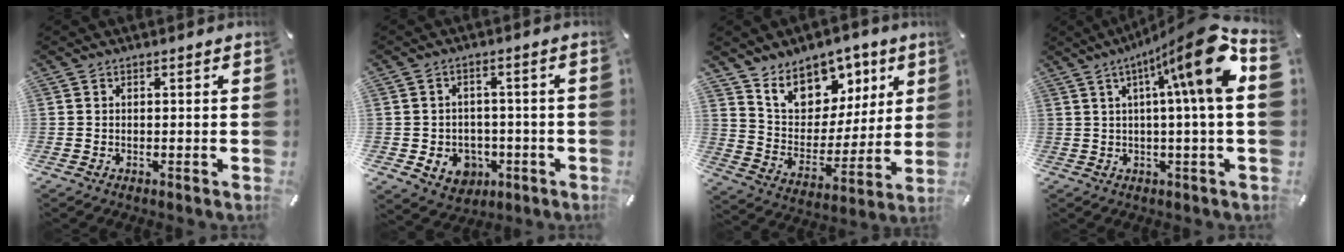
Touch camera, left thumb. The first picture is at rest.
{"total": 6.6, "force": [-1.6, 6.0, 2.4], "torque": [-0.038, 0.011, -0.023]}
{"total": 12.7, "force": [8.4, 8.9, 3.3], "torque": [-0.055, -0.072, 0.156]}
{"total": 16.9, "force": [5.3, 1.3, 16.0], "torque": [-0.244, -0.035, 0.064]}